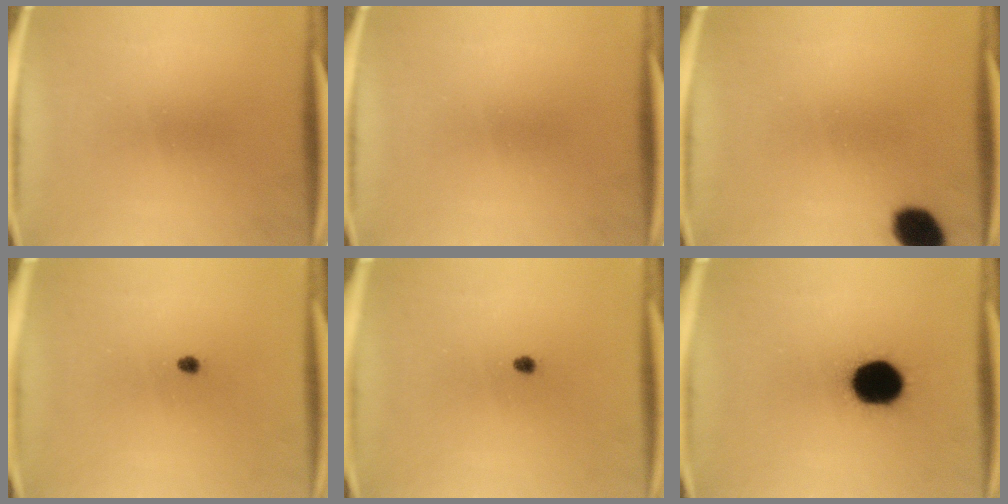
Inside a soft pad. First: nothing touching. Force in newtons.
{"total": 0.0}
{"total": 7.3}
{"total": 1.0}
{"total": 1.0}
{"total": 15.8}